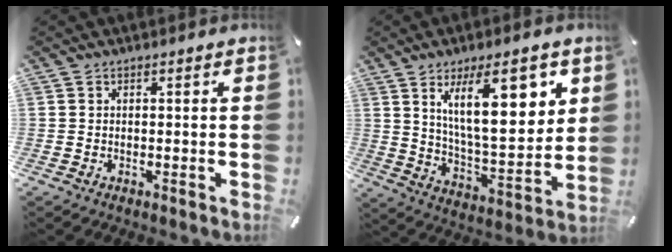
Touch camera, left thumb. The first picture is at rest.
{"total": 19.6, "force": [9.3, 7.7, 15.4], "torque": [-0.246, -0.033, 0.145]}